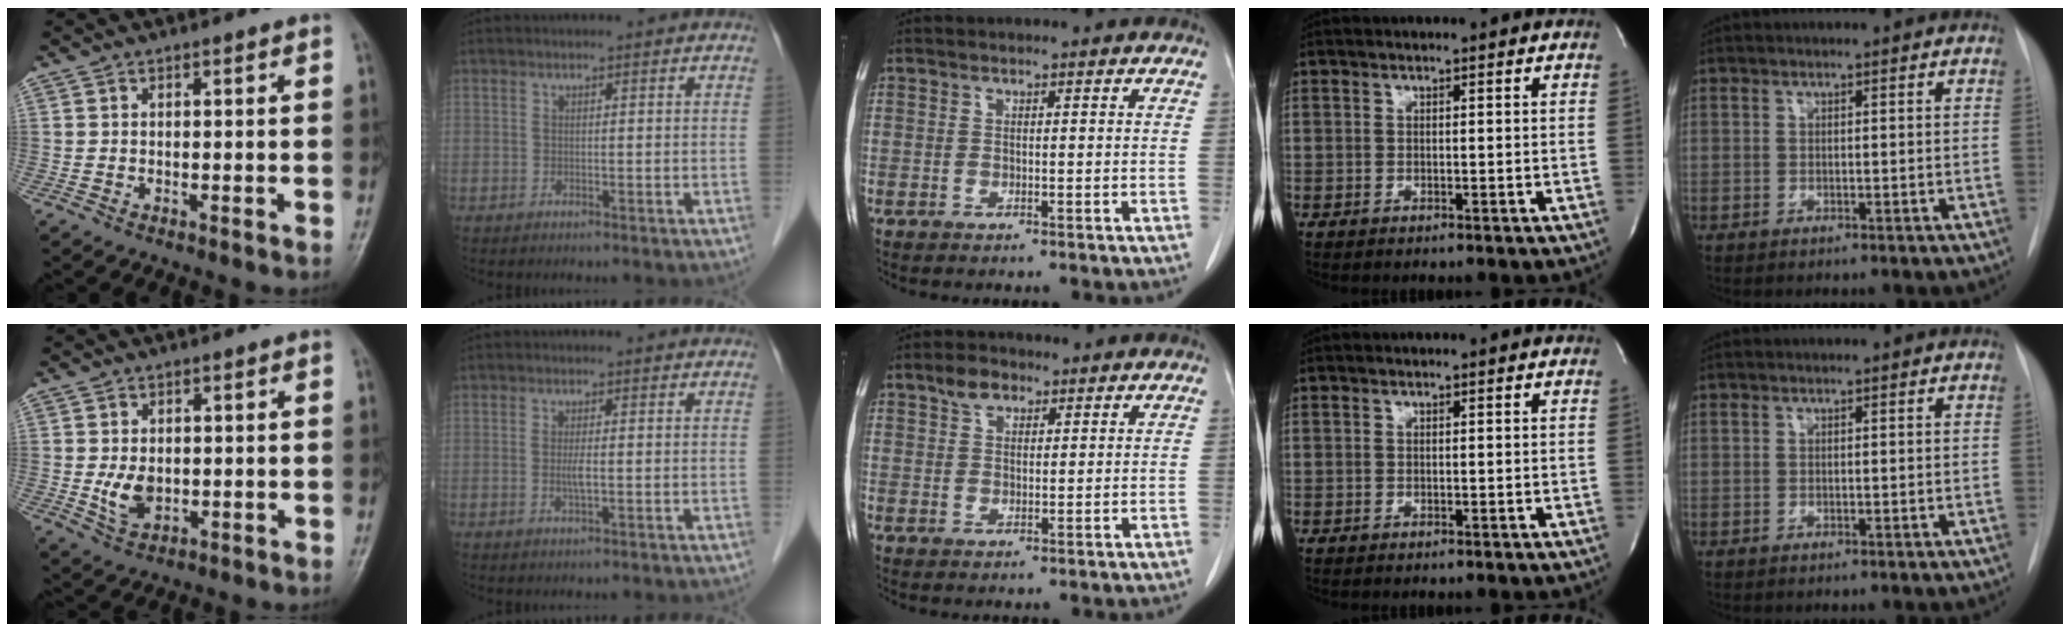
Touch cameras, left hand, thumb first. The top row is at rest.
{"thumb": {"total": 5.1, "force": [-0.4, 3.5, 3.7], "torque": [-0.054, -0.003, 0.001]}, "index": {"total": 1.6, "force": [-0.3, 0.2, 1.5], "torque": [-0.033, -0.002, -0.005]}, "middle": {"total": 3.5, "force": [2.2, 2.0, 1.8], "torque": [-0.038, 0.008, 0.043]}}